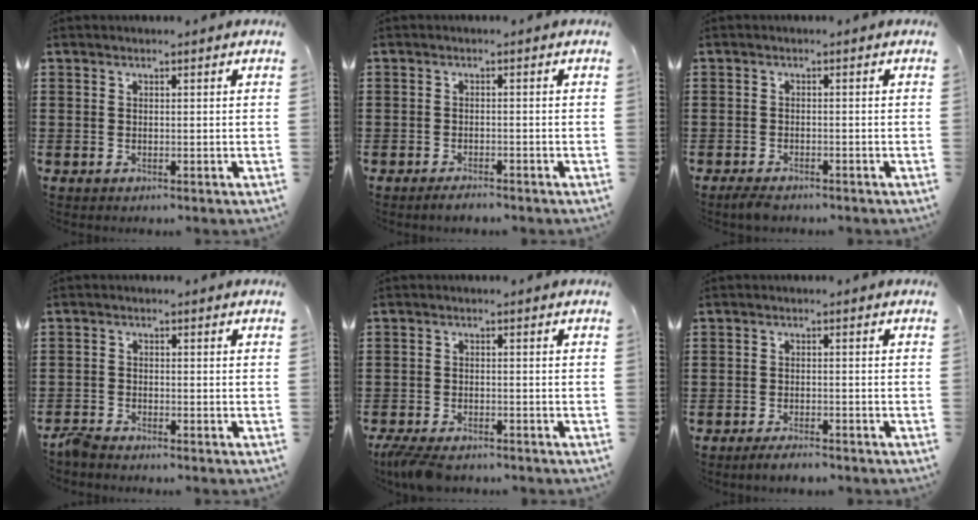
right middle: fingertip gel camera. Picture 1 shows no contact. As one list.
[{"total": 1.4, "force": [-1.4, 0.1, 0.4], "torque": [-0.012, -0.004, -0.025]}, {"total": 1.8, "force": [-1.6, 0.5, 0.5], "torque": [-0.019, -0.002, -0.034]}, {"total": 2.3, "force": [-2.2, 0.3, 0.4], "torque": [-0.024, -0.003, -0.050]}, {"total": 3.3, "force": [-3.0, 0.7, 1.2], "torque": [-0.037, -0.005, -0.064]}, {"total": 2.1, "force": [-1.9, 0.1, 0.8], "torque": [-0.016, -0.003, -0.035]}]